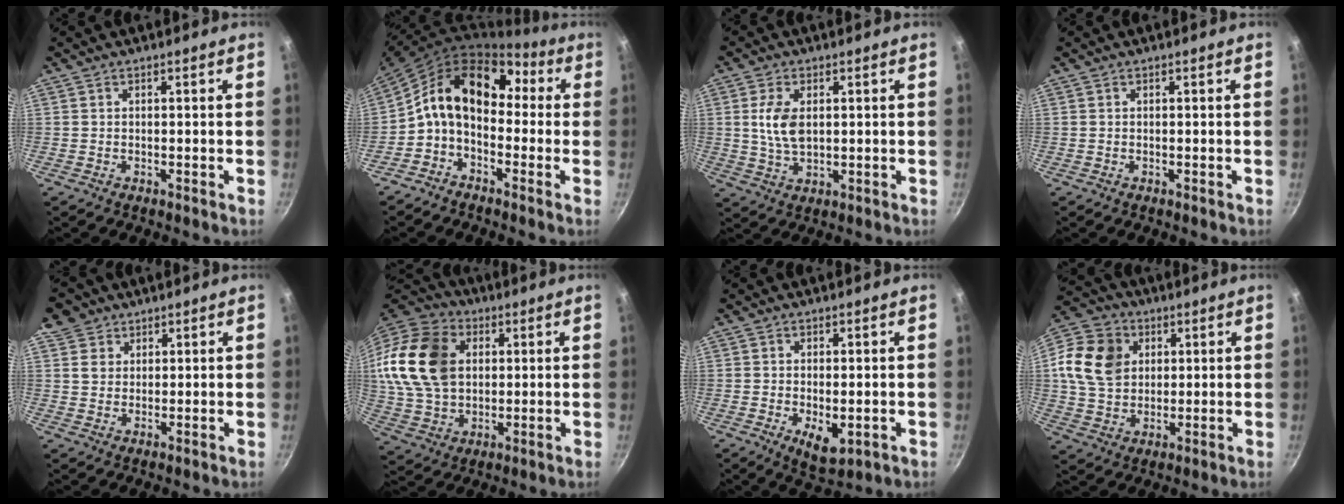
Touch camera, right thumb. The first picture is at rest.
{"total": 15.3, "force": [0.3, 10.6, 11.0], "torque": [-0.175, 0.057, -0.020]}
{"total": 7.0, "force": [1.2, 4.0, 5.6], "torque": [-0.106, -0.005, 0.024]}
{"total": 0.0}
{"total": 5.3, "force": [3.0, 4.2, 1.0], "torque": [0.020, -0.003, 0.048]}
{"total": 21.0, "force": [4.3, 15.3, 13.8], "torque": [-0.254, 0.011, 0.080]}
{"total": 5.9, "force": [-1.2, 3.0, 5.0], "torque": [-0.071, -0.012, -0.004]}
{"total": 14.5, "force": [4.0, 11.6, 7.7], "torque": [-0.132, 0.000, 0.069]}